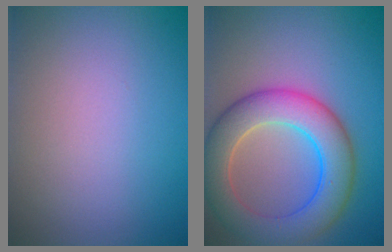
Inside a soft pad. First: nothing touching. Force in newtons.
{"total": 8.1, "press": 8.1, "slide": 0.3}